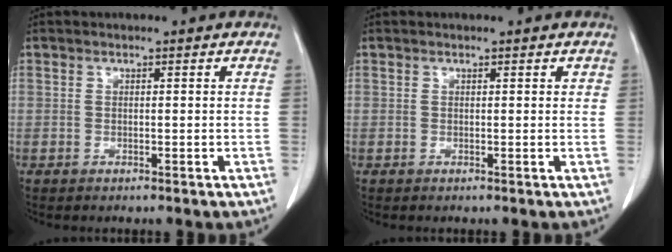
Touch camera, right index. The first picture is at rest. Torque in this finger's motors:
{"motor_torque": [-0.22, 0.09, -0.01, -0.01]}